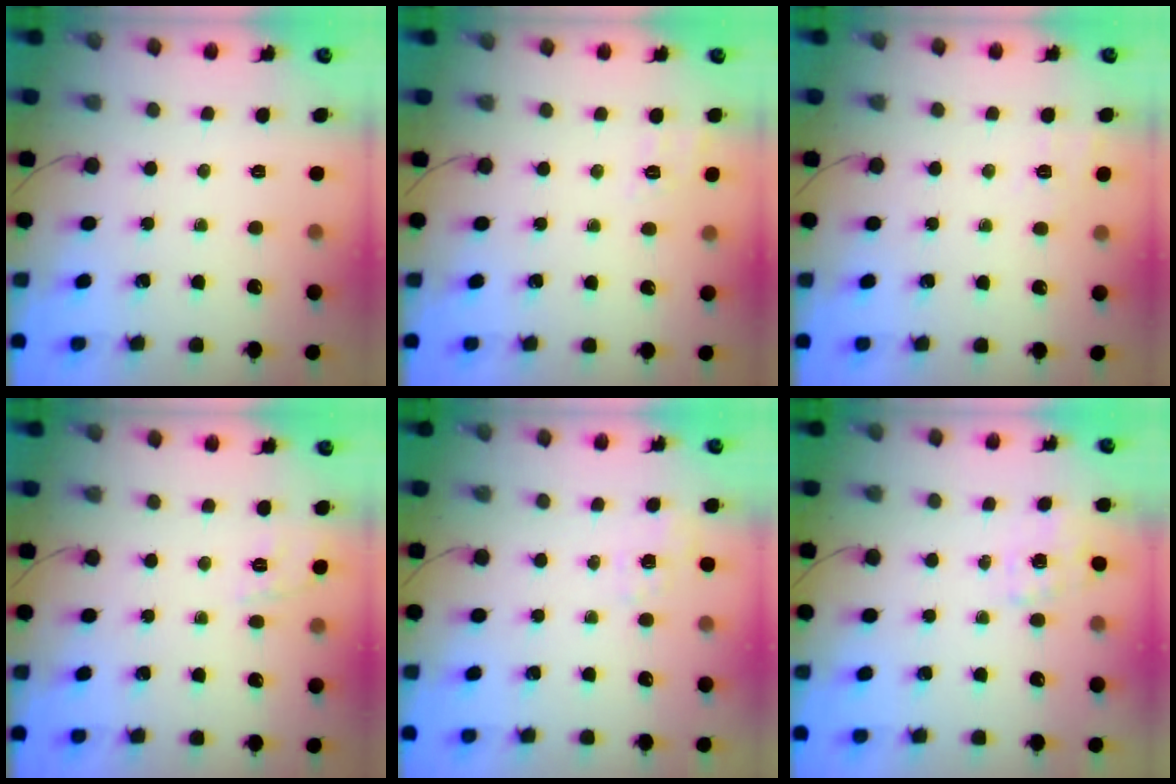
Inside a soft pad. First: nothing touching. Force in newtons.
{"total": 2.8, "press": 2.1, "slide": 1.9}
{"total": 2.2, "press": 1.3, "slide": 1.8}
{"total": 2.0, "press": 0.6, "slide": 1.9}
{"total": 2.3, "press": 1.6, "slide": 1.6}
{"total": 2.3, "press": 2.1, "slide": 1.0}